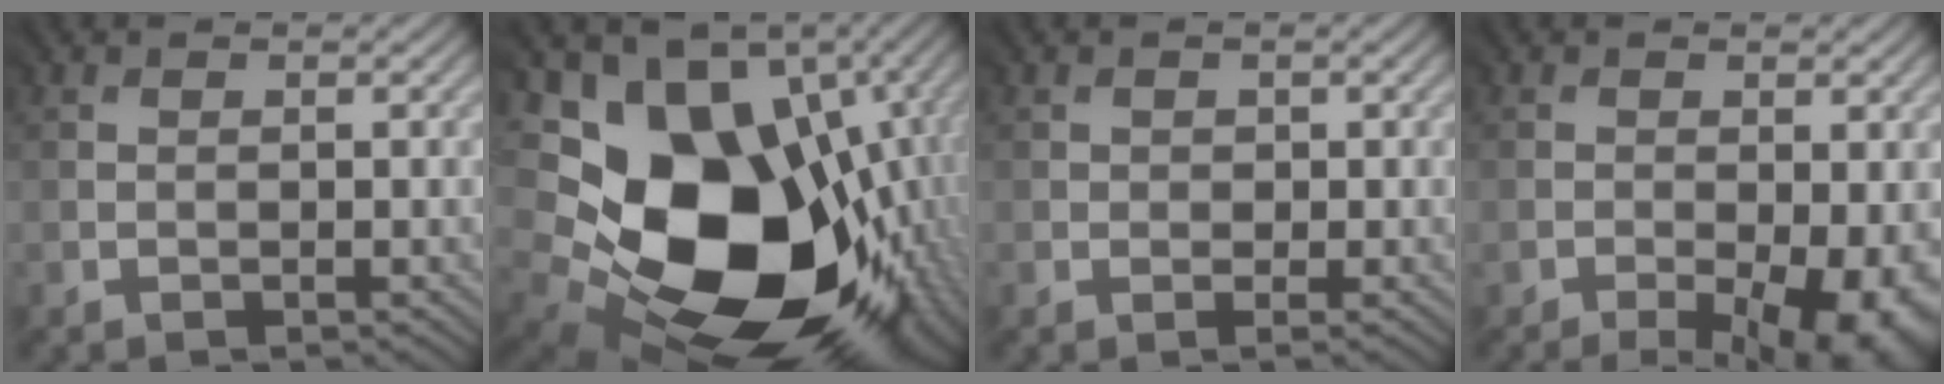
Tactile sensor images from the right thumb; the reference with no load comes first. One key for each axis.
{"total": 20.4, "fx": -0.5, "fy": 15.5, "fz": 13.3, "tx": -0.245, "ty": -0.049, "tz": 0.040}
{"total": 0.9, "fx": 0.1, "fy": 0.7, "fz": 0.5, "tx": -0.008, "ty": -0.004, "tz": 0.004}
{"total": 8.8, "fx": -3.1, "fy": 3.6, "fz": 7.4, "tx": -0.111, "ty": -0.021, "tz": -0.034}